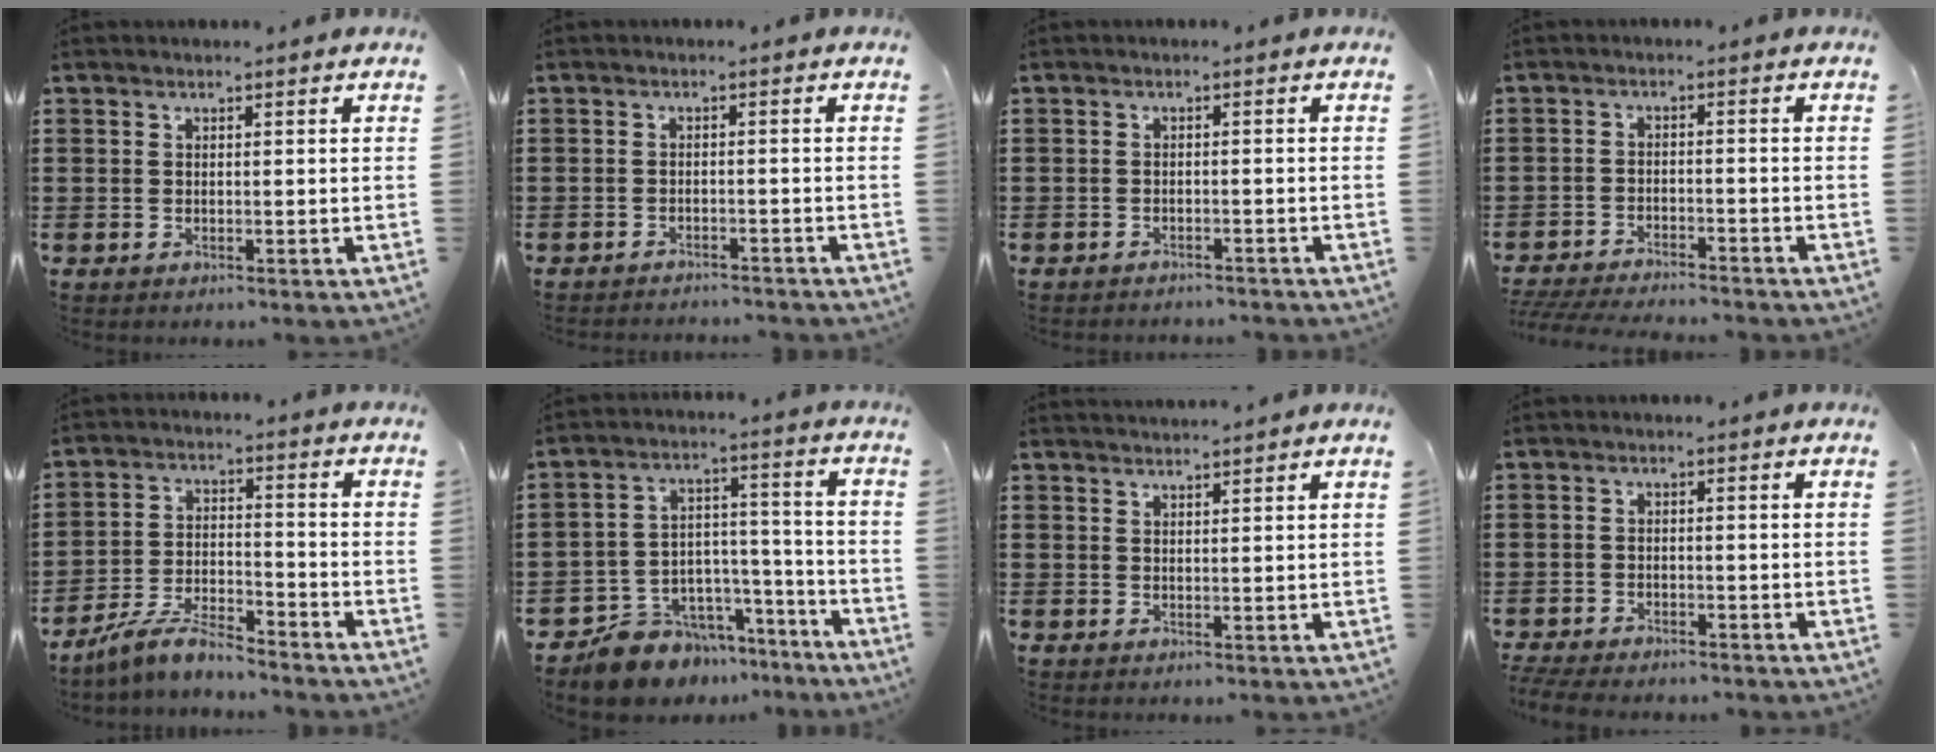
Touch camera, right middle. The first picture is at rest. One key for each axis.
{"total": 1.7, "fx": -1.7, "fy": 0.0, "fz": 0.0, "tx": -0.004, "ty": 0.002, "tz": -0.036}
{"total": 1.3, "fx": -1.3, "fy": 0.0, "fz": -0.1, "tx": -0.002, "ty": 0.002, "tz": -0.028}
{"total": 4.0, "fx": -4.0, "fy": 0.0, "fz": 0.6, "tx": -0.018, "ty": -0.003, "tz": -0.084}
{"total": 6.9, "fx": -6.3, "fy": 1.0, "fz": 2.7, "tx": -0.058, "ty": 0.004, "tz": -0.123}
{"total": 8.6, "fx": -7.8, "fy": 3.6, "fz": 0.0, "tx": -0.007, "ty": 0.029, "tz": -0.149}
{"total": 1.5, "fx": 1.4, "fy": -0.3, "fz": 0.0, "tx": -0.002, "ty": -0.001, "tz": 0.028}
{"total": 2.7, "fx": -2.7, "fy": 0.3, "fz": 0.3, "tx": -0.016, "ty": -0.002, "tz": -0.060}